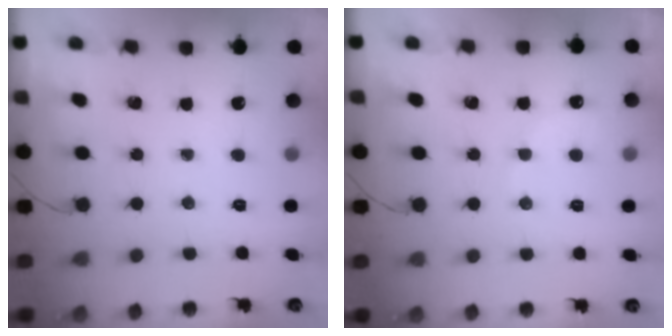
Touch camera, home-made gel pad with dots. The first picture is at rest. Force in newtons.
{"total": 5.5, "press": 5.2, "slide": 1.5}